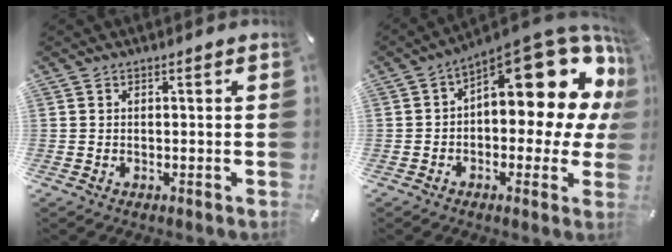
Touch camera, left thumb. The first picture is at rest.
{"total": 17.0, "force": [8.3, 7.6, 12.7], "torque": [-0.154, -0.082, 0.133]}